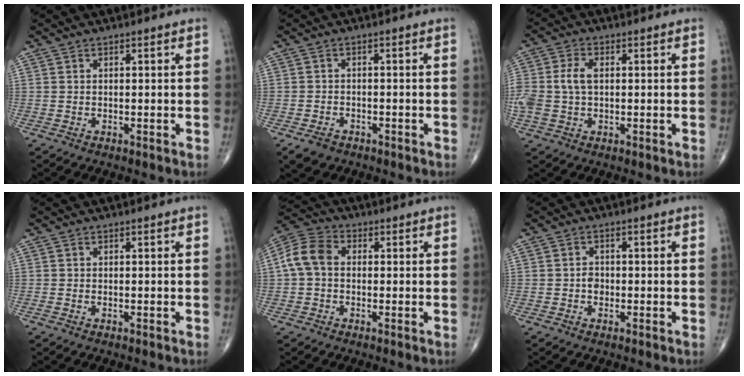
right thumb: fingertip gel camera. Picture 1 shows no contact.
{"total": 3.4, "force": [-2.2, 2.3, 1.3], "torque": [-0.020, 0.006, -0.034]}
{"total": 7.3, "force": [0.4, 4.7, 5.6], "torque": [-0.143, 0.015, 0.009]}
{"total": 0.0}
{"total": 7.4, "force": [0.2, 5.4, 4.9], "torque": [-0.097, 0.025, -0.006]}
{"total": 1.6, "force": [-0.4, 1.3, 0.9], "torque": [-0.008, 0.005, -0.010]}